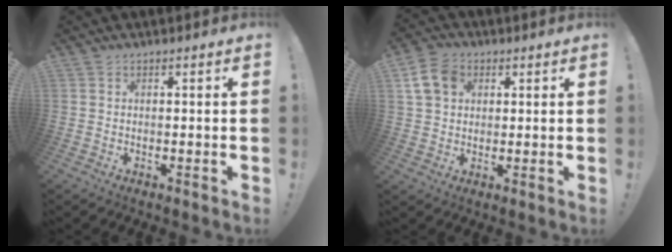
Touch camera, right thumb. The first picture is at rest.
{"total": 9.7, "force": [3.7, 7.2, 5.4], "torque": [-0.098, -0.002, 0.075]}